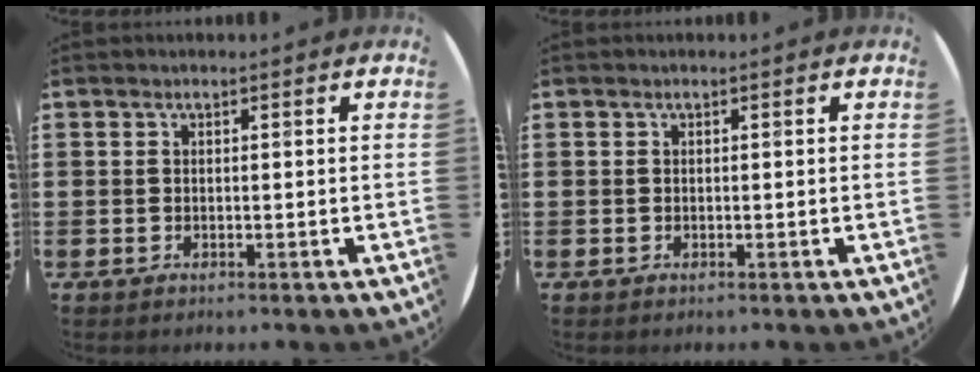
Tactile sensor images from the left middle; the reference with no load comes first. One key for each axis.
{"total": 0.0}